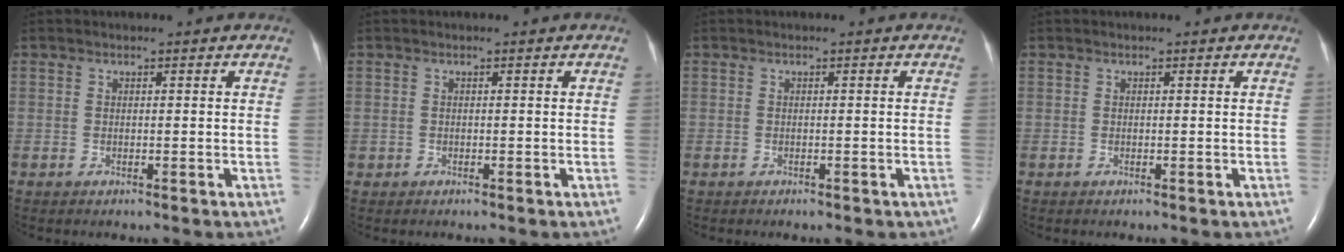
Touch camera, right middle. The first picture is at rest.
{"total": 0.0}
{"total": 1.7, "force": [-1.3, 0.7, 0.9], "torque": [-0.011, -0.001, -0.009]}
{"total": 0.0}